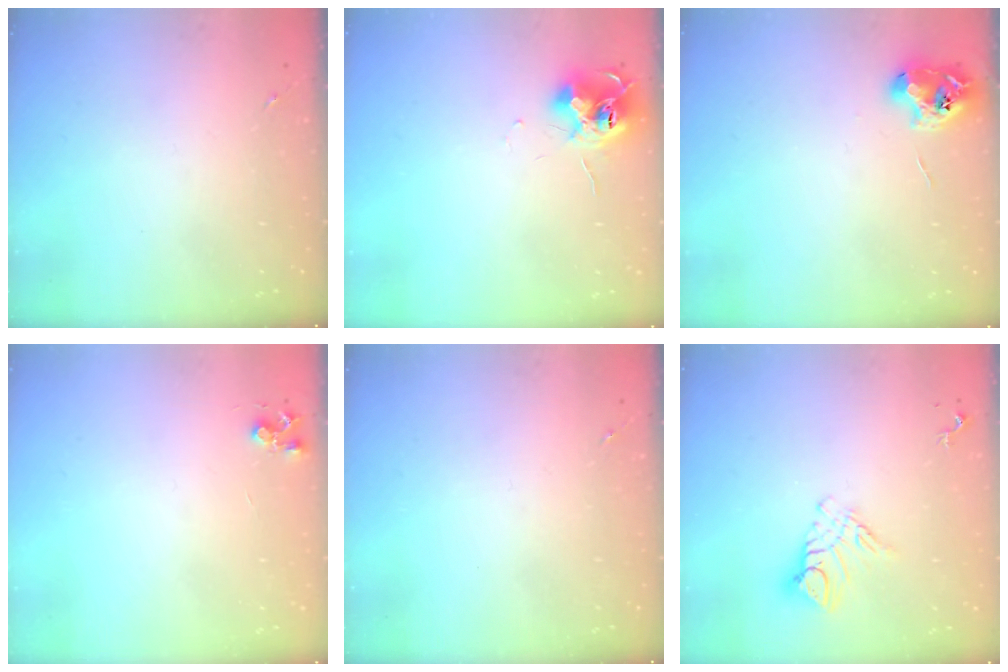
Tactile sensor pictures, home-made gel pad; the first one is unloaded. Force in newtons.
{"total": 12.3, "press": 12.3, "slide": 0.8}
{"total": 8.7, "press": 8.6, "slide": 0.8}
{"total": 4.6, "press": 4.5, "slide": 0.7}
{"total": 0.0}
{"total": 9.8, "press": 9.7, "slide": 0.8}